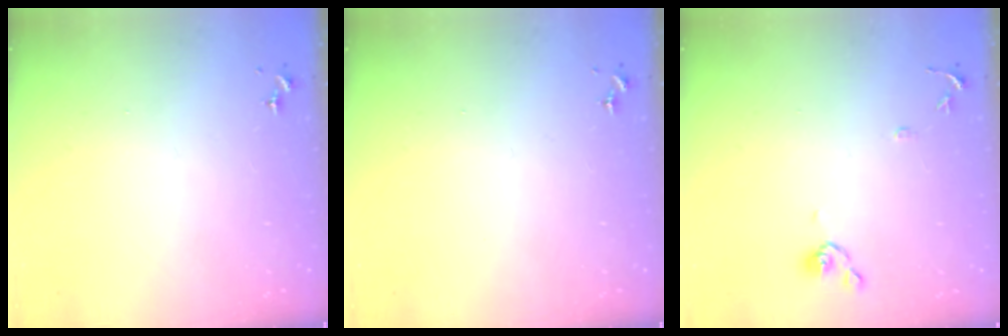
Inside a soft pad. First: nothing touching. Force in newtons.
{"total": 0.0}
{"total": 8.6, "press": 8.6, "slide": 0.7}